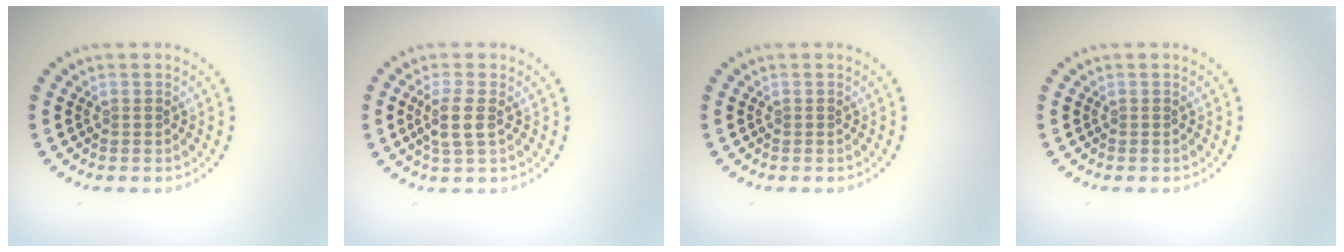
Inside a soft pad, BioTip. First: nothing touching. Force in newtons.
{"total": 2.4, "press": 2.0, "slide": 1.2}
{"total": 0.0}
{"total": 0.0}